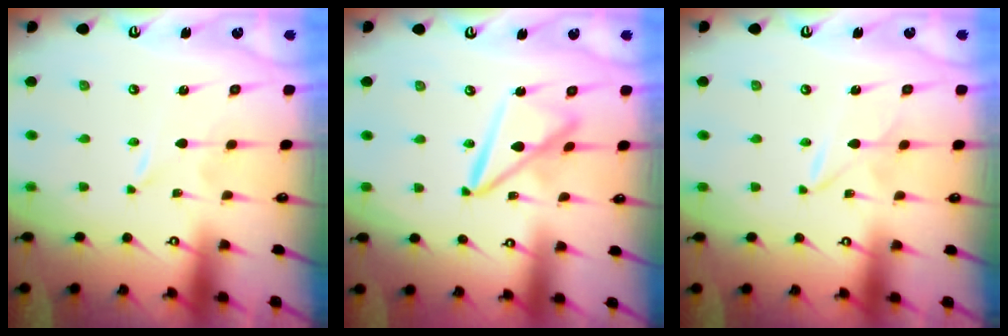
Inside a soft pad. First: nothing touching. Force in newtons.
{"total": 11.5, "press": 11.5, "slide": 1.1}
{"total": 2.5, "press": 2.5, "slide": 0.4}